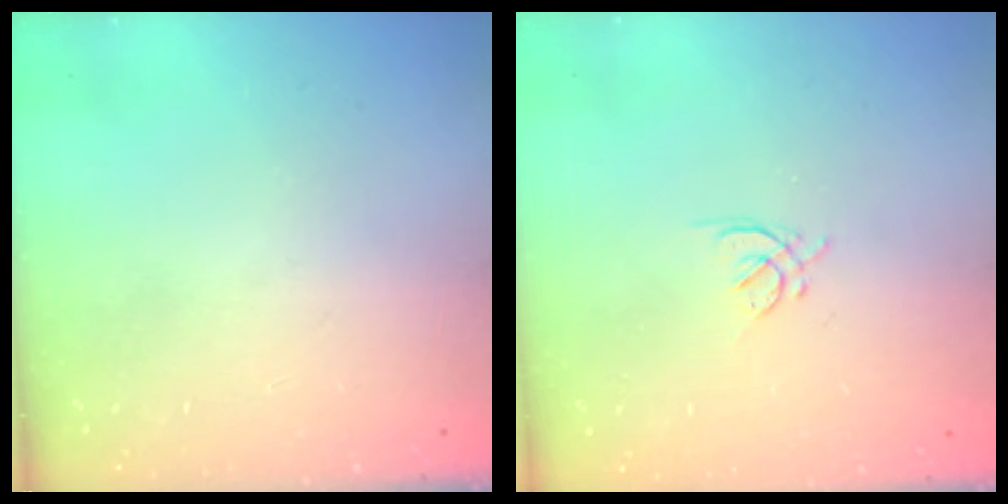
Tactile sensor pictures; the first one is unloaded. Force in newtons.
{"total": 2.8, "press": 2.8, "slide": 0.7}